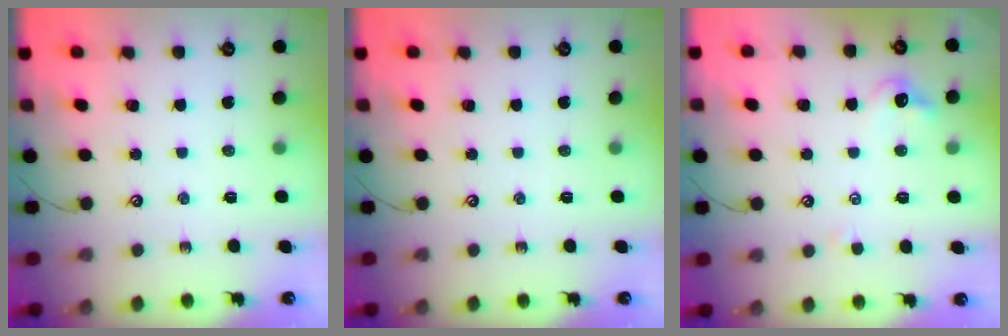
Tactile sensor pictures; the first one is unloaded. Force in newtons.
{"total": 0.0}
{"total": 2.3, "press": 2.3, "slide": 0.4}